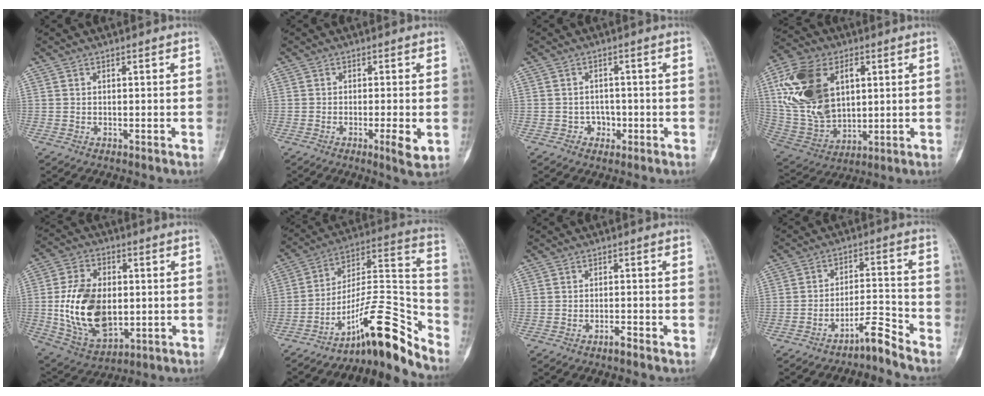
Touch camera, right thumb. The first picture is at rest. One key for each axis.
{"total": 4.3, "fx": -1.1, "fy": 0.7, "fz": 4.1, "tx": -0.064, "ty": -0.008, "tz": -0.017}
{"total": 2.8, "fx": -1.0, "fy": 2.4, "fz": 0.8, "tx": 0.007, "ty": 0.011, "tz": -0.017}
{"total": 20.2, "fx": 5.2, "fy": 13.2, "fz": 14.4, "tx": -0.271, "ty": -0.007, "tz": 0.108}
{"total": 18.1, "fx": -0.6, "fy": 11.7, "fz": 13.7, "tx": -0.232, "ty": -0.003, "tz": 0.007}
{"total": 17.4, "fx": -12.9, "fy": 3.8, "fz": 11.1, "tx": -0.148, "ty": 0.139, "tz": -0.213}
{"total": 1.6, "fx": -1.3, "fy": 0.2, "fz": 1.0, "tx": -0.016, "ty": 0.006, "tz": -0.023}
{"total": 5.6, "fx": -5.0, "fy": 0.3, "fz": 2.5, "tx": -0.038, "ty": 0.066, "tz": -0.088}